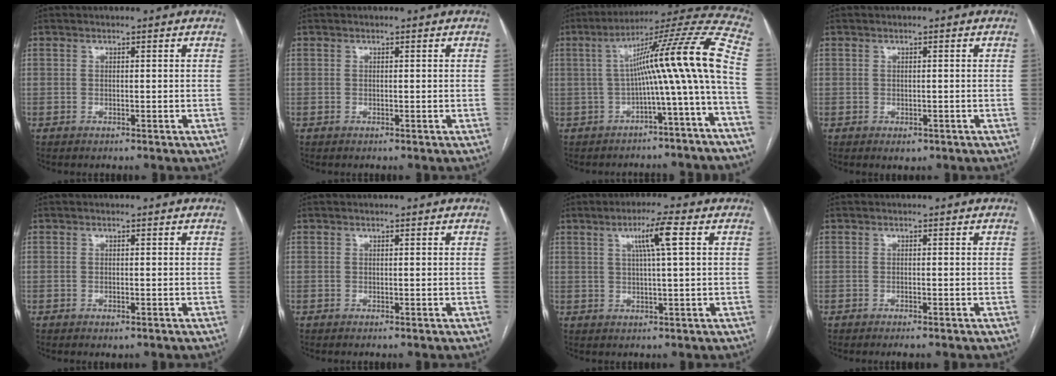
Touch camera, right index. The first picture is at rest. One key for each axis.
{"total": 0.0}
{"total": 15.3, "fx": -1.9, "fy": -1.6, "fz": 15.1, "tx": -0.208, "ty": 0.040, "tz": -0.036}
{"total": 1.5, "fx": -0.7, "fy": 1.1, "fz": 0.7, "tx": -0.007, "ty": 0.001, "tz": -0.003}
{"total": 0.9, "fx": -0.6, "fy": 0.3, "fz": 0.6, "tx": -0.009, "ty": -0.001, "tz": -0.003}
{"total": 0.0}
{"total": 5.6, "fx": 1.9, "fy": -0.3, "fz": 5.2, "tx": -0.093, "ty": 0.006, "tz": 0.032}
{"total": 1.5, "fx": -1.2, "fy": 0.1, "fz": 0.9, "tx": -0.013, "ty": -0.003, "tz": -0.016}